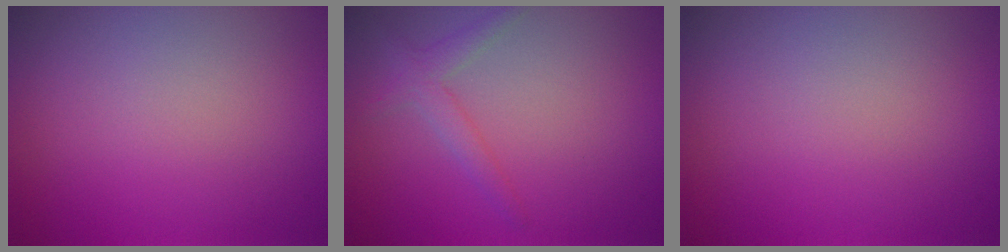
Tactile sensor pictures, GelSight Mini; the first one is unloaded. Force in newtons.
{"total": 2.0, "press": 2.0, "slide": 0.1}
{"total": 0.0}